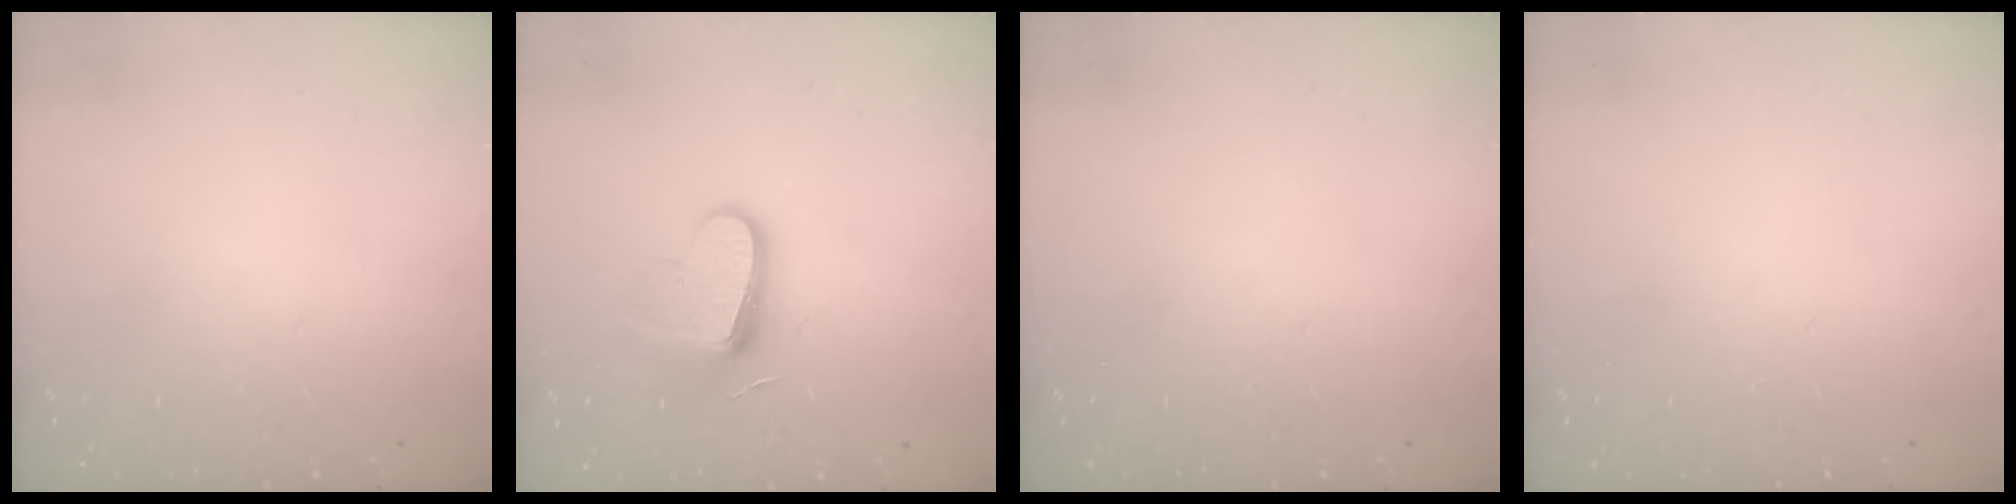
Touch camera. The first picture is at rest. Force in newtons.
{"total": 11.6, "press": 11.6, "slide": 0.5}
{"total": 0.0}
{"total": 0.0}